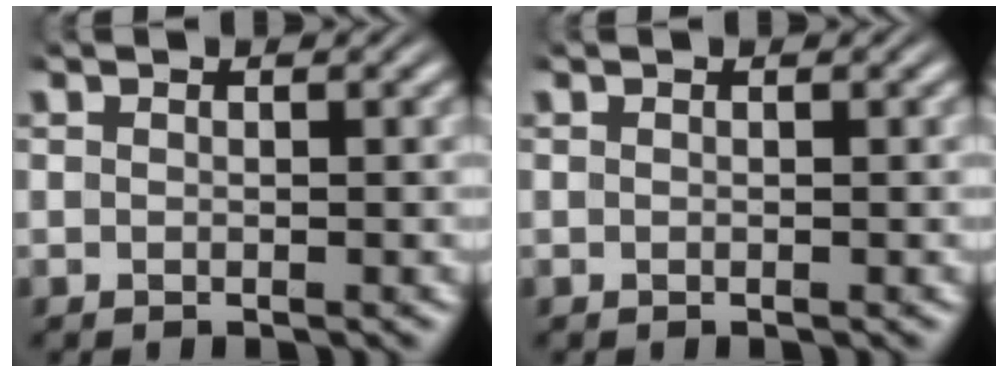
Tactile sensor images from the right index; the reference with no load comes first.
{"total": 0.0}